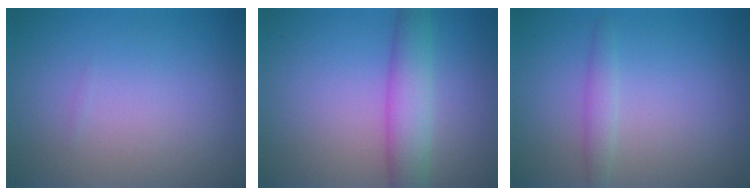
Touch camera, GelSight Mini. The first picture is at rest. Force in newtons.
{"total": 4.3, "press": 4.3, "slide": 0.1}
{"total": 1.4, "press": 1.4, "slide": 0.1}